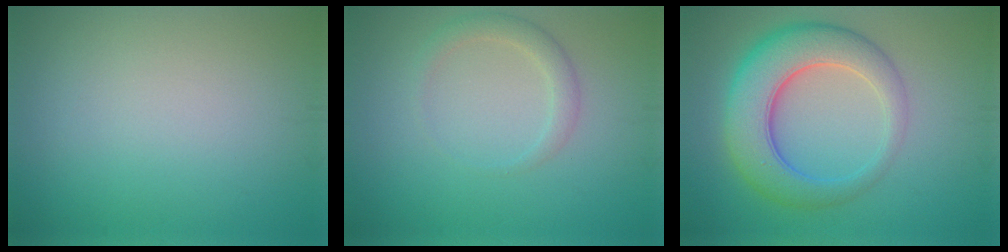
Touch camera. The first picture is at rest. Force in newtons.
{"total": 1.9, "press": 1.9, "slide": 0.2}
{"total": 7.9, "press": 7.8, "slide": 0.3}